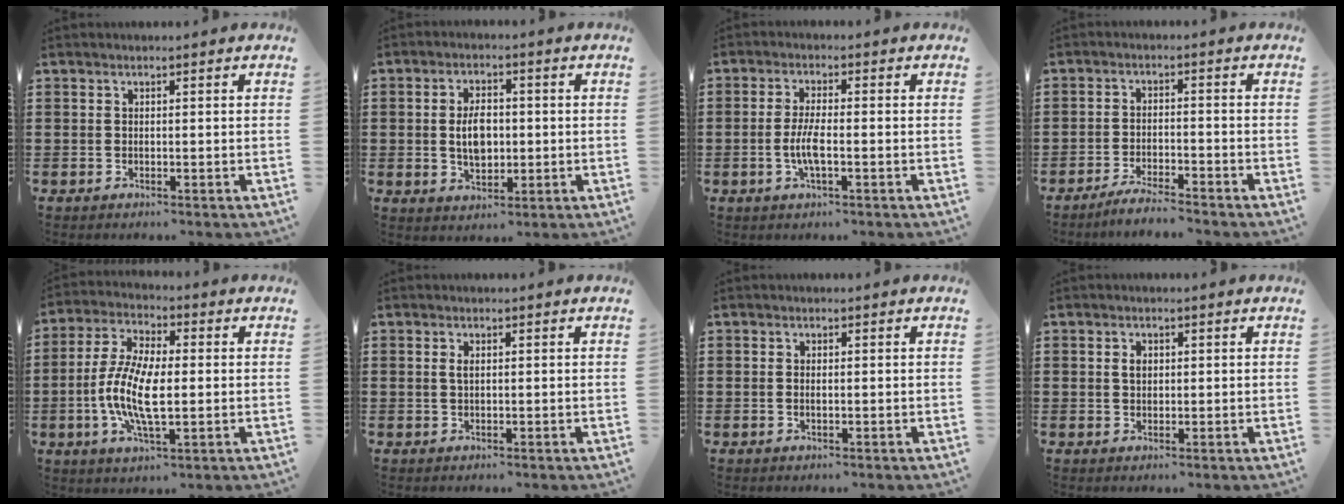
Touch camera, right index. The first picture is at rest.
{"total": 5.4, "force": [-0.1, 3.1, 4.4], "torque": [-0.071, 0.003, -0.006]}
{"total": 4.4, "force": [-1.0, 1.0, 4.2], "torque": [-0.094, -0.006, -0.026]}
{"total": 3.4, "force": [-3.3, -0.1, 1.0], "torque": [-0.019, 0.002, -0.066]}
{"total": 10.4, "force": [-1.5, 4.0, 9.5], "torque": [-0.210, -0.011, -0.032]}
{"total": 1.3, "force": [0.3, 0.5, 1.1], "torque": [-0.025, 0.004, 0.005]}
{"total": 0.7, "force": [-0.1, 0.2, 0.7], "torque": [-0.014, -0.001, -0.001]}
{"total": 1.7, "force": [0.4, 1.1, 1.2], "torque": [-0.025, 0.007, 0.007]}